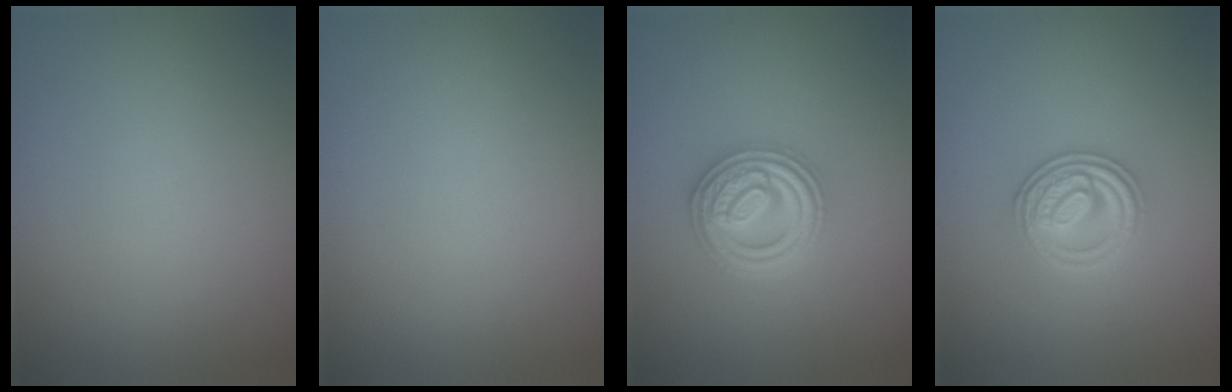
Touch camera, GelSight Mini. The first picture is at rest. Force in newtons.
{"total": 0.0}
{"total": 4.9, "press": 4.9, "slide": 0.7}
{"total": 3.4, "press": 3.0, "slide": 1.7}